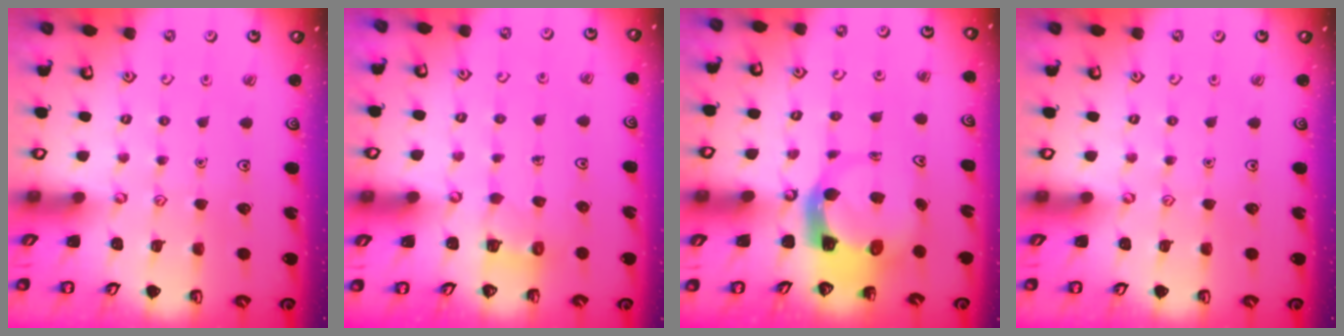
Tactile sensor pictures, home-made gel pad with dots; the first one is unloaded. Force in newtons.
{"total": 3.4, "press": 3.4, "slide": 0.2}
{"total": 6.1, "press": 6.0, "slide": 0.9}
{"total": 0.0}